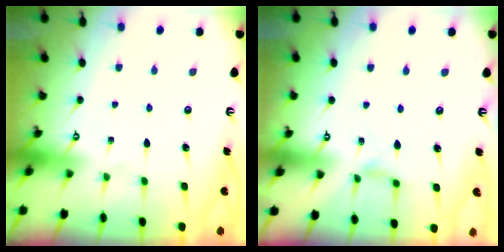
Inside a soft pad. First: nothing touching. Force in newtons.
{"total": 2.3, "press": 2.2, "slide": 0.5}